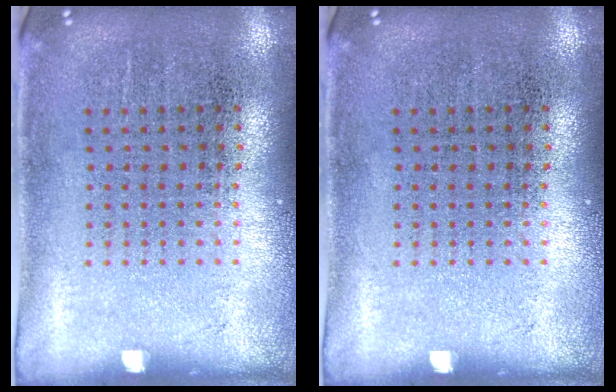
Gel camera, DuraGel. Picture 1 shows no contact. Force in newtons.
{"total": 0.0}